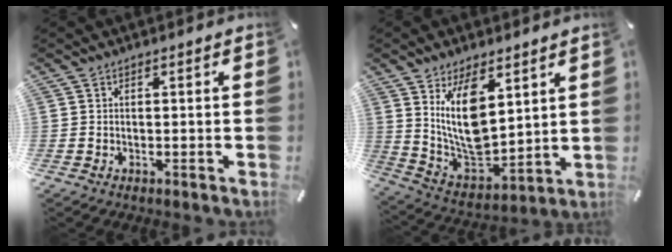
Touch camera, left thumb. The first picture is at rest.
{"total": 14.8, "force": [6.7, 8.3, 10.2], "torque": [-0.223, -0.043, 0.122]}